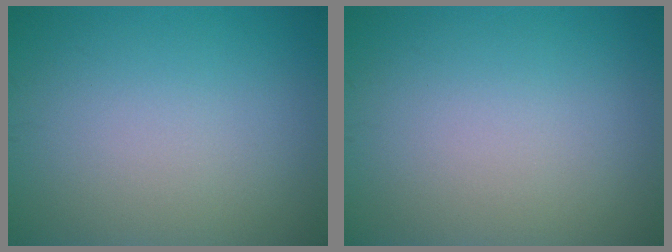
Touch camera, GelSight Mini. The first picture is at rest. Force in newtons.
{"total": 0.0}